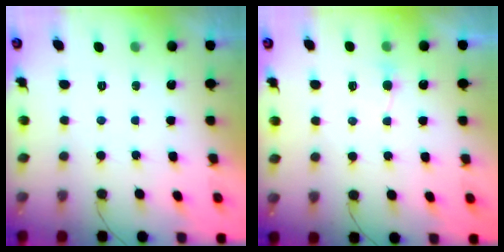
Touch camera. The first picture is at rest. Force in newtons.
{"total": 2.7, "press": 2.7, "slide": 0.3}